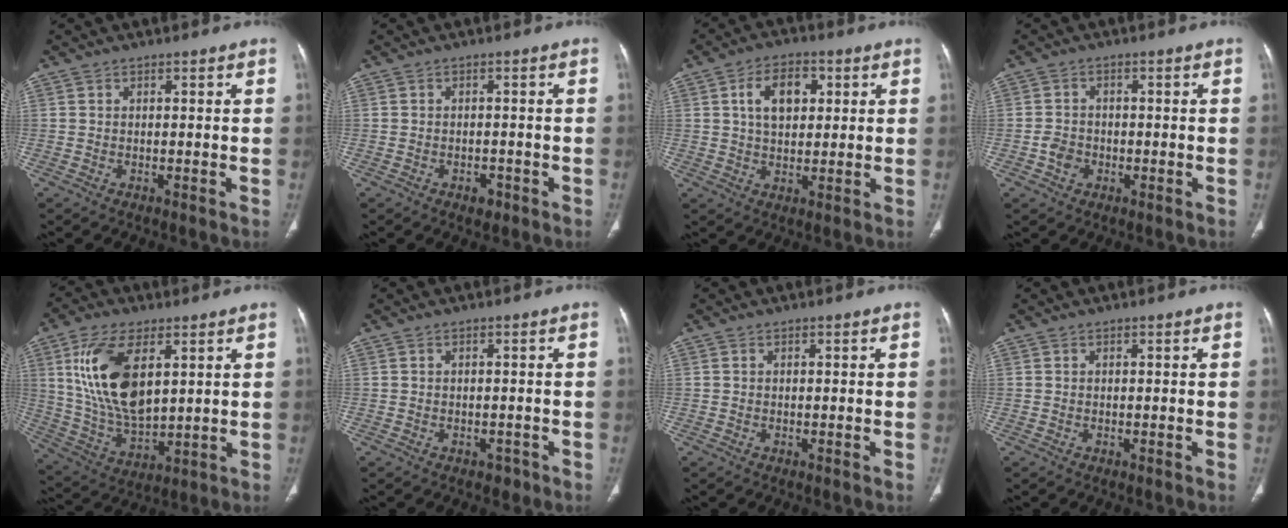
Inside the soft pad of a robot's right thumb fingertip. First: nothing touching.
{"total": 2.0, "force": [-1.2, 1.3, 1.0], "torque": [-0.006, 0.004, -0.014]}
{"total": 8.5, "force": [2.4, 5.4, 6.1], "torque": [-0.081, 0.001, 0.038]}
{"total": 3.2, "force": [-1.0, 2.7, 1.5], "torque": [-0.014, 0.010, -0.020]}
{"total": 16.9, "force": [5.4, 8.5, 13.6], "torque": [-0.253, -0.023, 0.113]}
{"total": 1.3, "force": [-0.8, 0.9, 0.4], "torque": [0.004, 0.002, -0.010]}
{"total": 0.0}
{"total": 0.0}